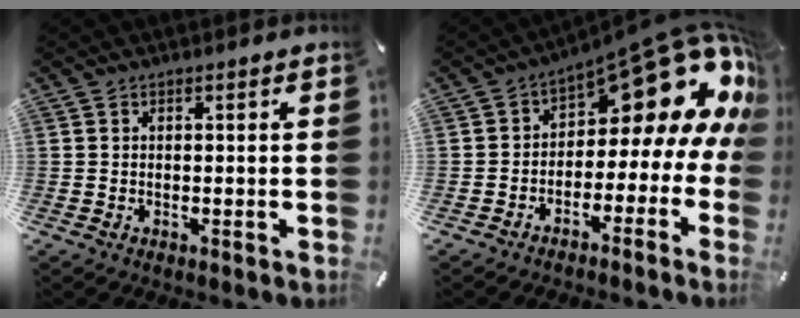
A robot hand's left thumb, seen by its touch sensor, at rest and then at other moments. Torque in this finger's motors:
{"motor_torque": [1.86, 3.15, 0.93, 0.83, 0.06]}